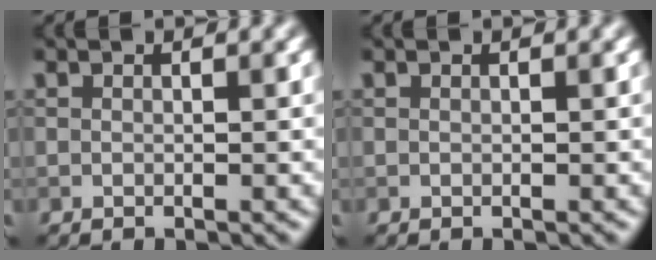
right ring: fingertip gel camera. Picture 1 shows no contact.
{"total": 0.0}